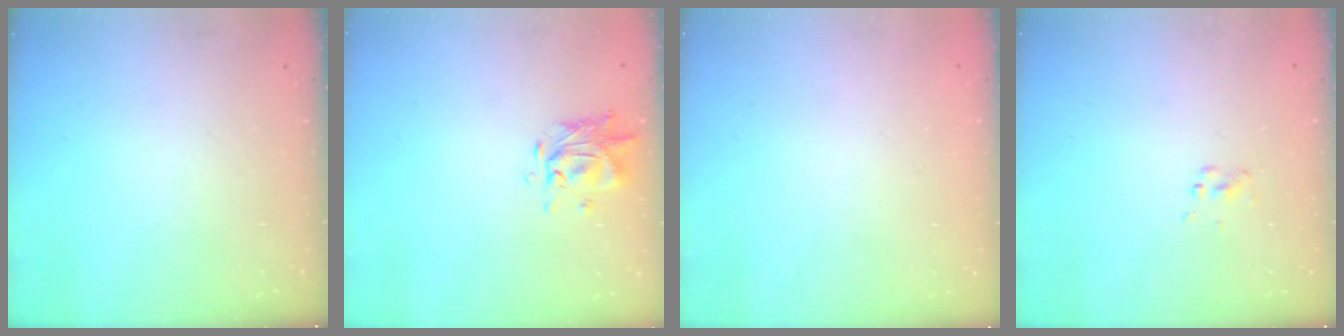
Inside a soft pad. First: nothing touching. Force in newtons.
{"total": 1.5, "press": 1.5, "slide": 0.1}
{"total": 1.9, "press": 1.9, "slide": 0.2}
{"total": 1.5, "press": 1.5, "slide": 0.2}